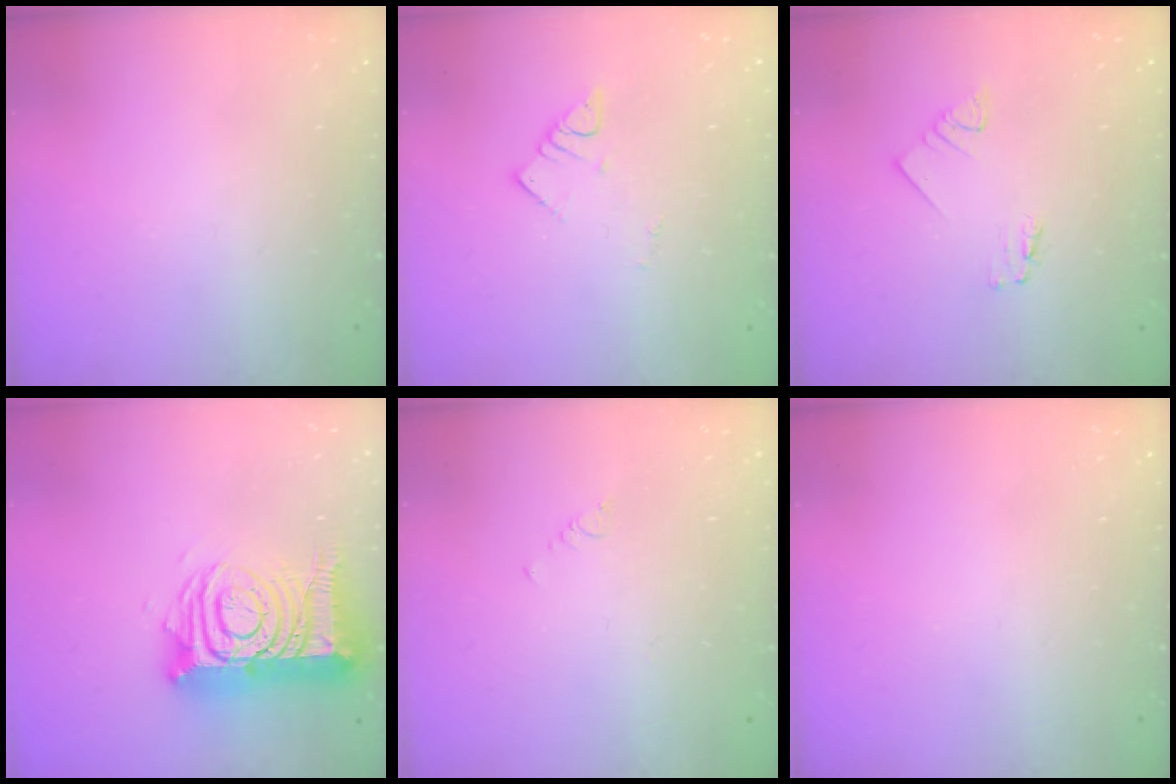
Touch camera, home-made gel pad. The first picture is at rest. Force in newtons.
{"total": 2.6, "press": 2.6, "slide": 0.1}
{"total": 1.2, "press": 1.2, "slide": 0.1}
{"total": 18.4, "press": 18.2, "slide": 2.0}
{"total": 0.7, "press": 0.6, "slide": 0.2}
{"total": 0.0}